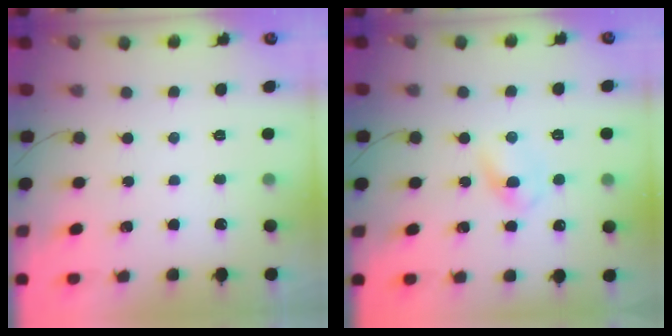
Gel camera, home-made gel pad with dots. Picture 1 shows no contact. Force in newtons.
{"total": 2.7, "press": 2.5, "slide": 1.1}